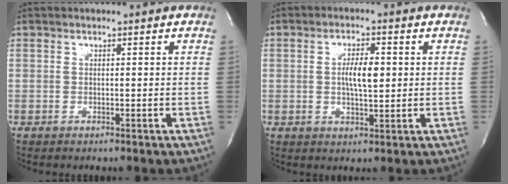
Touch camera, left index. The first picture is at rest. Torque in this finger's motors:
{"motor_torque": [0.41, 0.36, 0.09, 0.09]}